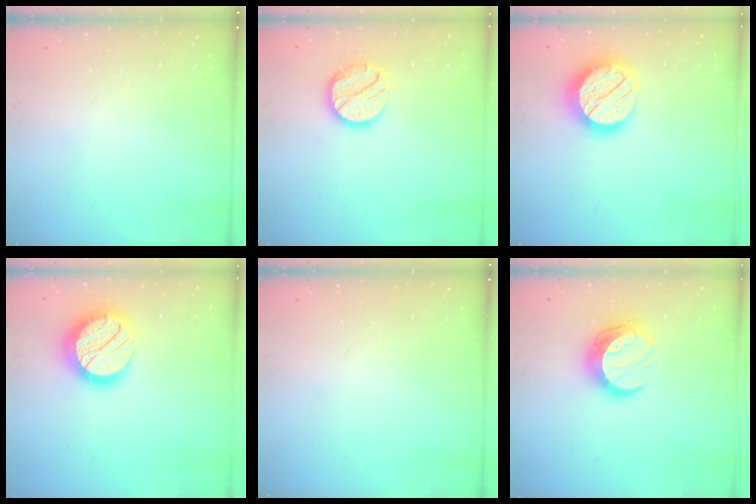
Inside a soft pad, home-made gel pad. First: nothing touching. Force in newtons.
{"total": 13.7, "press": 13.6, "slide": 1.0}
{"total": 17.6, "press": 17.6, "slide": 1.0}
{"total": 18.8, "press": 18.7, "slide": 1.2}
{"total": 0.0}
{"total": 12.4, "press": 12.3, "slide": 1.0}